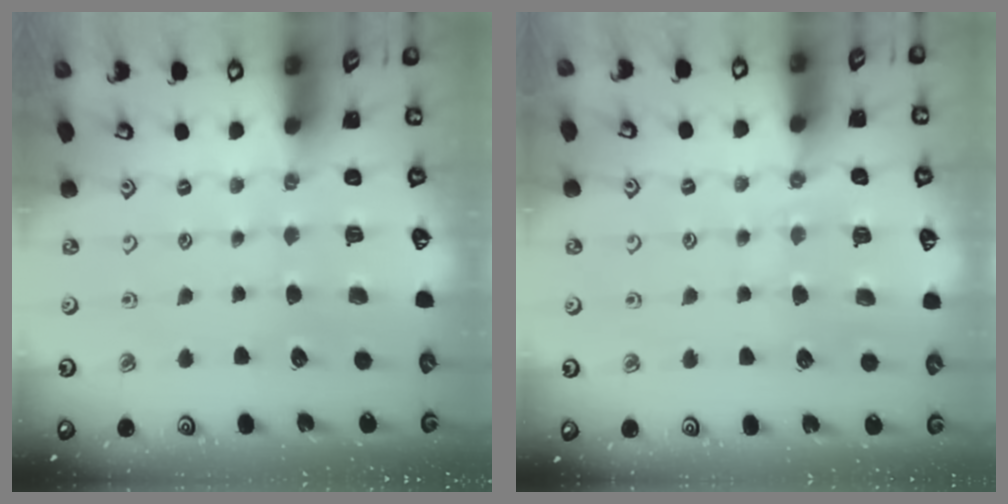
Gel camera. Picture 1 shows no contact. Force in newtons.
{"total": 5.8, "press": 5.7, "slide": 0.8}